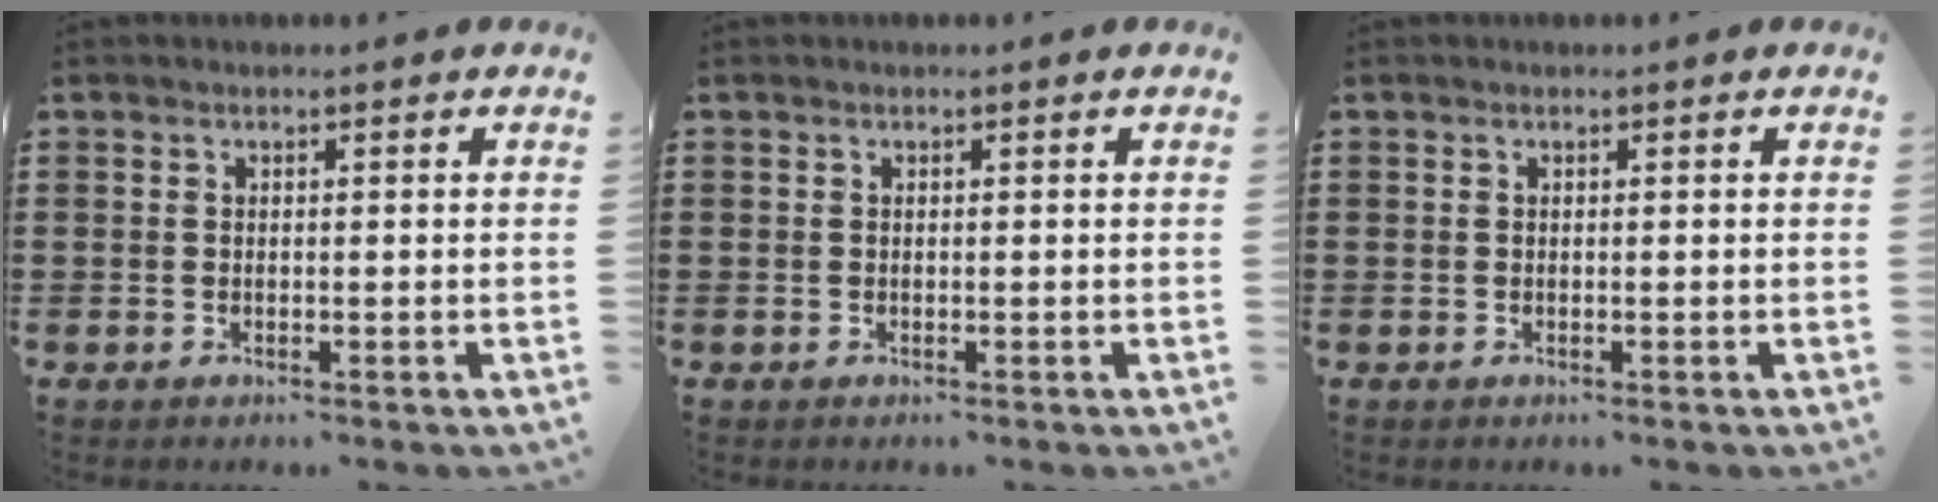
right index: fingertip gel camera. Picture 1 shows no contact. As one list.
[{"total": 0.0}, {"total": 0.0}]